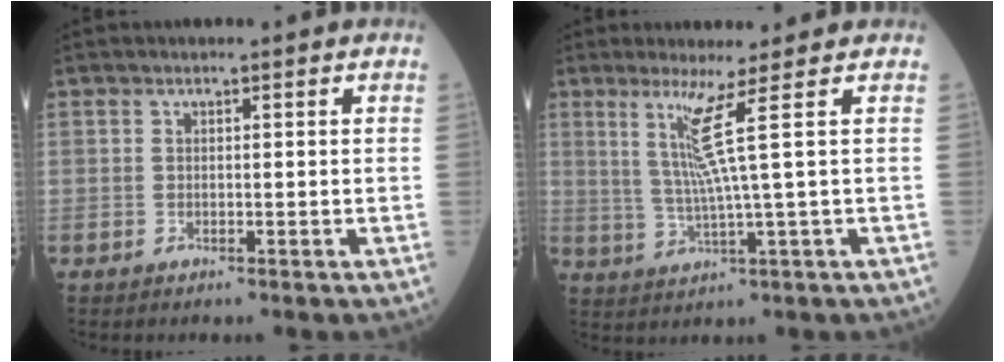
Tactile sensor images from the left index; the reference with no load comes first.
{"total": 5.5, "force": [2.2, -2.3, 4.5], "torque": [-0.094, -0.013, 0.052]}